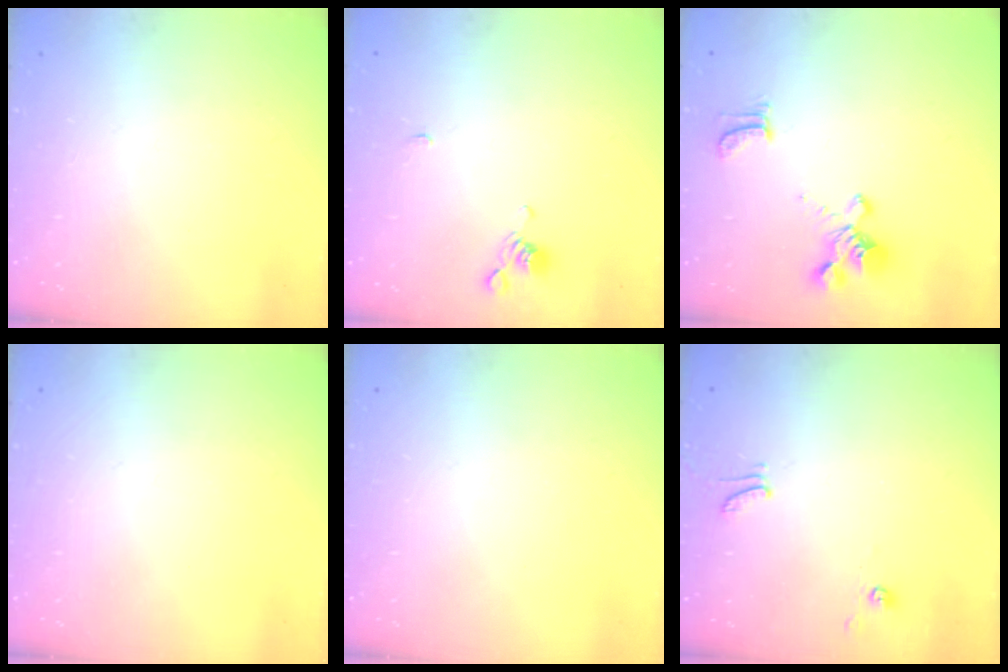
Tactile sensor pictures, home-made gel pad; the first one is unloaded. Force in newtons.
{"total": 3.4, "press": 3.4, "slide": 0.4}
{"total": 2.0, "press": 1.6, "slide": 1.2}
{"total": 0.0}
{"total": 0.0}
{"total": 0.8, "press": 0.6, "slide": 0.4}